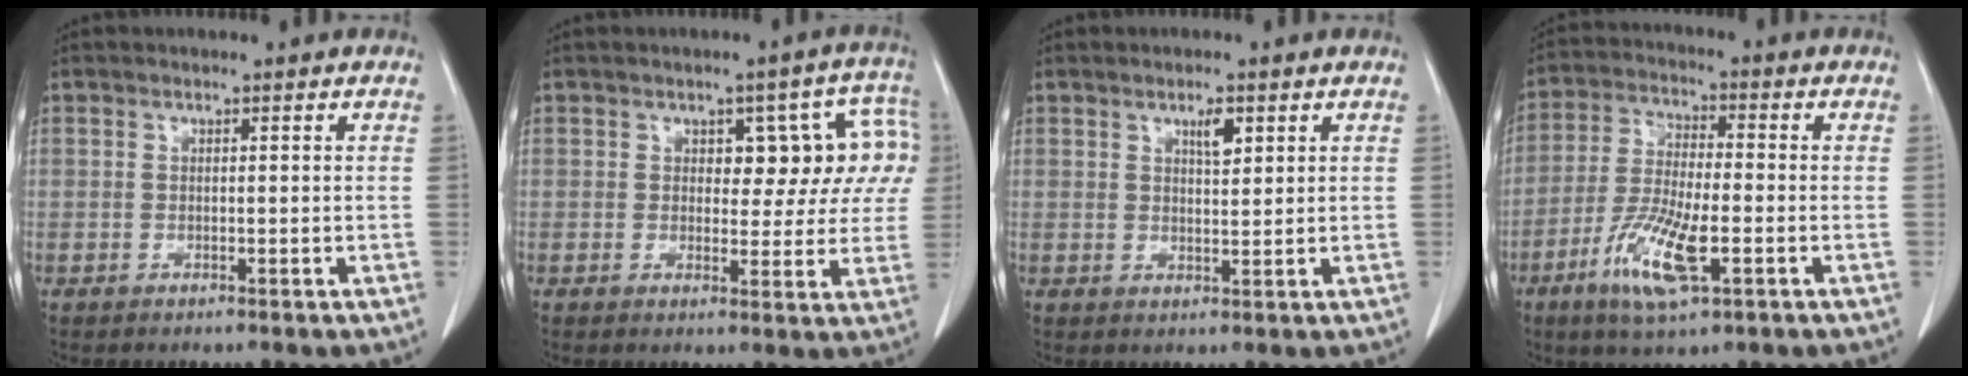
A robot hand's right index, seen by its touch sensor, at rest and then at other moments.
{"total": 8.8, "force": [2.0, 4.8, 7.1], "torque": [-0.059, 0.034, 0.024]}
{"total": 2.7, "force": [1.5, 0.6, 2.2], "torque": [-0.037, -0.003, 0.026]}
{"total": 10.9, "force": [-4.4, 2.4, 9.7], "torque": [-0.197, -0.014, -0.082]}